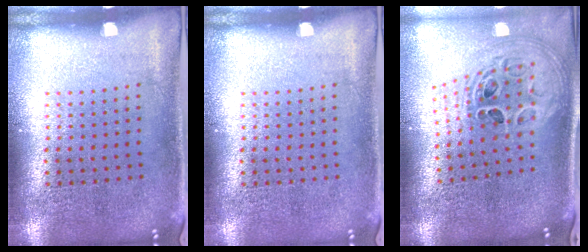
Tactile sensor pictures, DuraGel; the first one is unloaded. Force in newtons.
{"total": 0.0}
{"total": 1.9, "press": 1.5, "slide": 1.1}